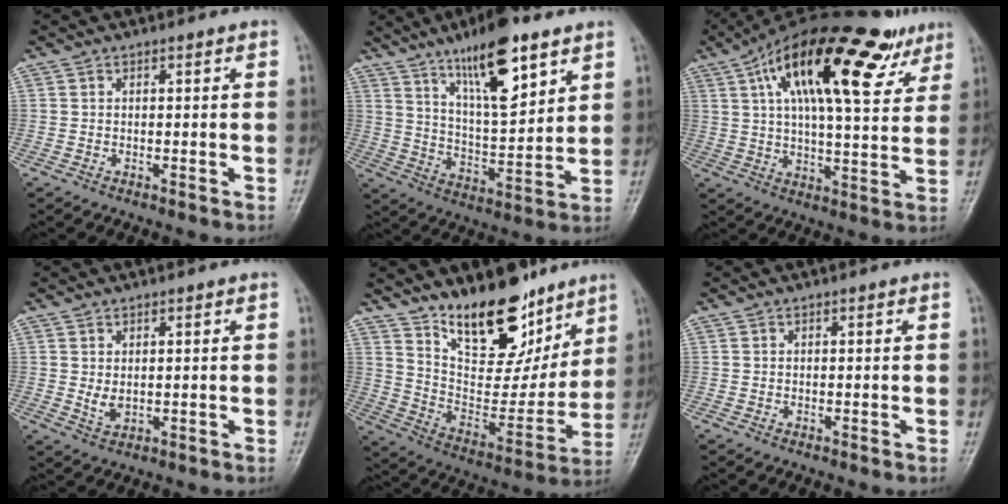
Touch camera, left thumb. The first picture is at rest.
{"total": 16.1, "force": [9.5, 4.8, 12.1], "torque": [-0.177, -0.051, 0.164]}
{"total": 25.8, "force": [12.1, 9.8, 20.5], "torque": [-0.303, 0.003, 0.189]}
{"total": 2.7, "force": [0.5, 1.7, 2.0], "torque": [-0.030, -0.010, 0.016]}
{"total": 20.0, "force": [13.7, 9.4, 11.2], "torque": [-0.114, -0.088, 0.232]}
{"total": 0.0}